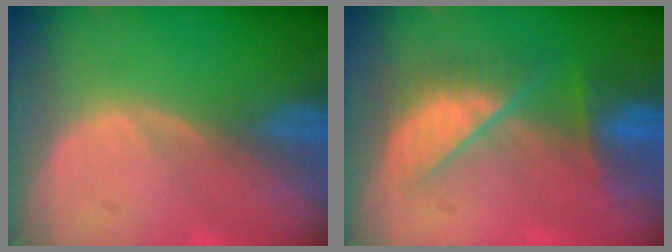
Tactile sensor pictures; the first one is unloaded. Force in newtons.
{"total": 7.1, "press": 7.0, "slide": 1.4}